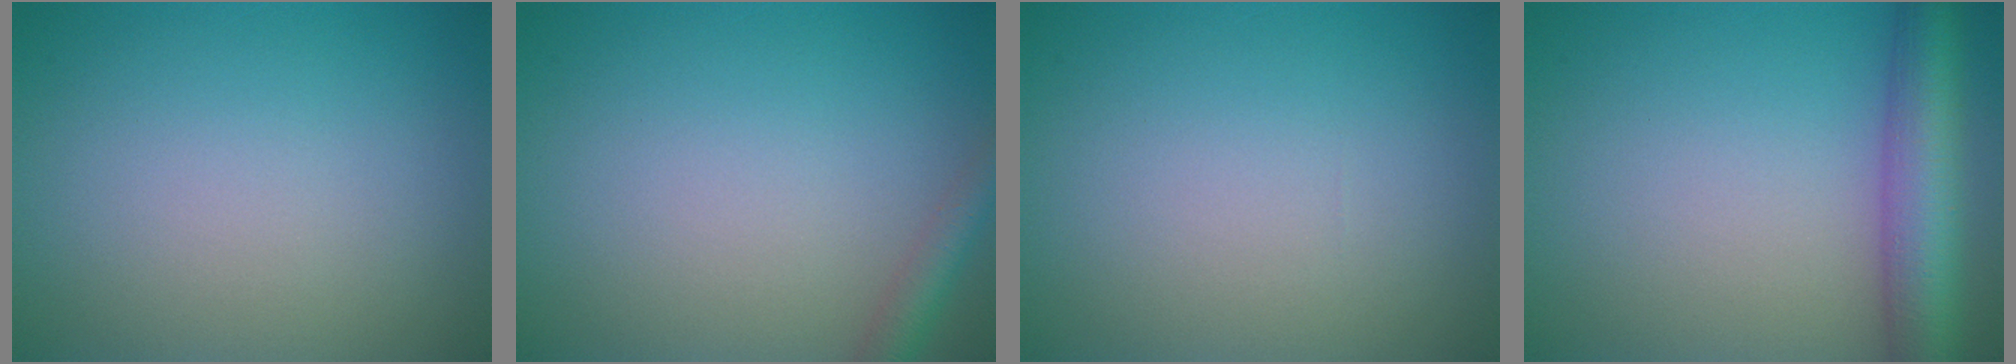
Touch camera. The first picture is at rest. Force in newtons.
{"total": 2.1, "press": 2.1, "slide": 0.1}
{"total": 0.0}
{"total": 6.6, "press": 6.6, "slide": 0.3}